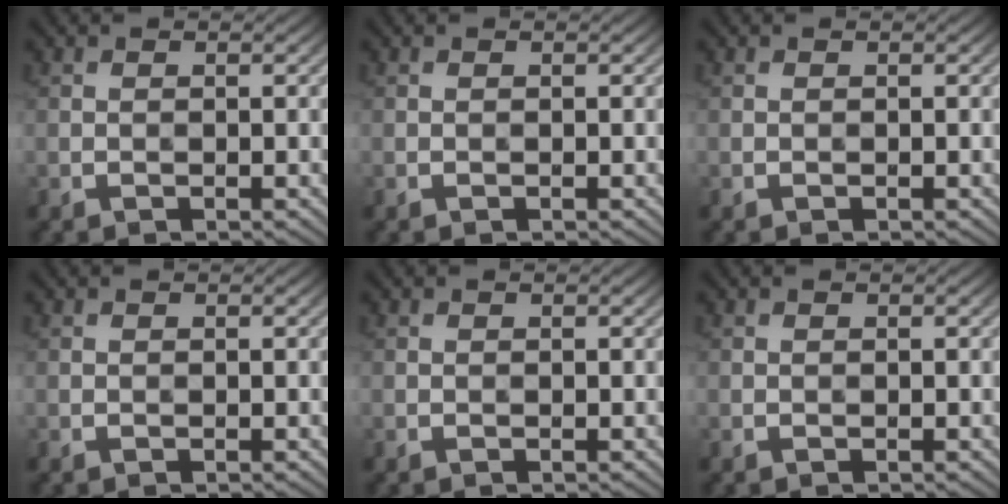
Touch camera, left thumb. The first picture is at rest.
{"total": 0.0}
{"total": 0.0}
{"total": 0.0}
{"total": 0.0}
{"total": 0.0}